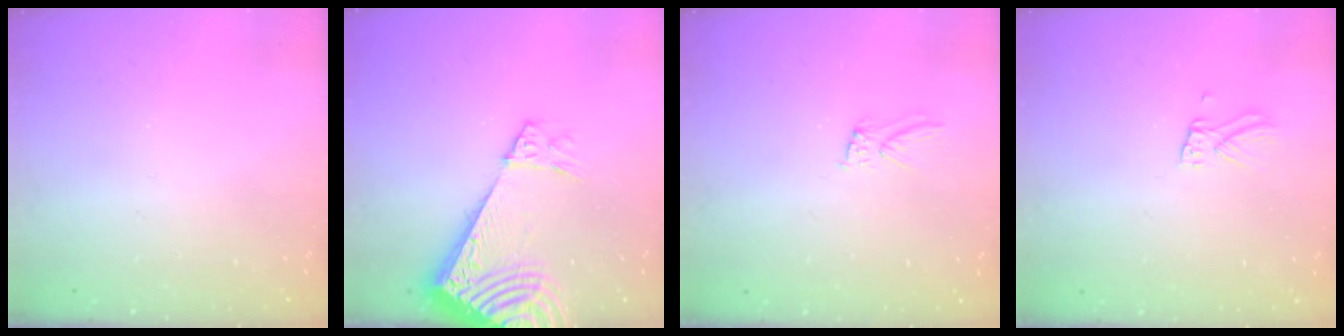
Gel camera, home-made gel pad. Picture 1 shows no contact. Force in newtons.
{"total": 9.3, "press": 9.2, "slide": 1.1}
{"total": 5.7, "press": 5.7, "slide": 0.2}
{"total": 4.8, "press": 4.7, "slide": 0.4}